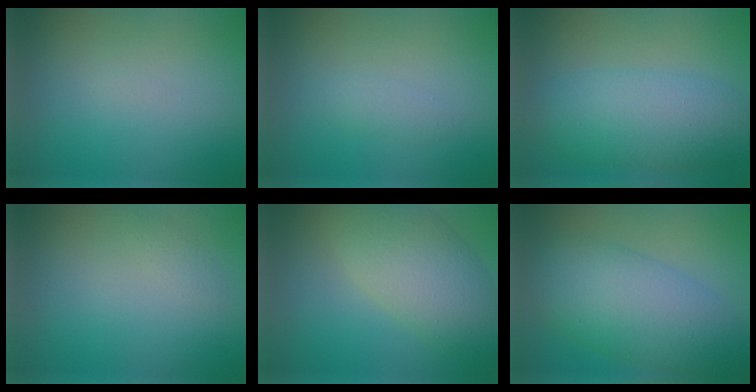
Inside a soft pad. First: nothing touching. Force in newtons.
{"total": 1.0, "press": 1.0, "slide": 0.1}
{"total": 6.2, "press": 6.2, "slide": 0.0}
{"total": 0.6, "press": 0.6, "slide": 0.1}
{"total": 6.5, "press": 6.5, "slide": 0.3}
{"total": 8.3, "press": 8.3, "slide": 0.0}